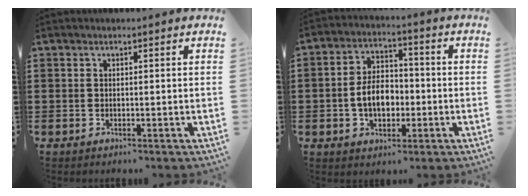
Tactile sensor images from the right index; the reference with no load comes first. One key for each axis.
{"total": 6.8, "fx": -1.4, "fy": 4.4, "fz": 5.0, "tx": -0.093, "ty": 0.001, "tz": -0.032}